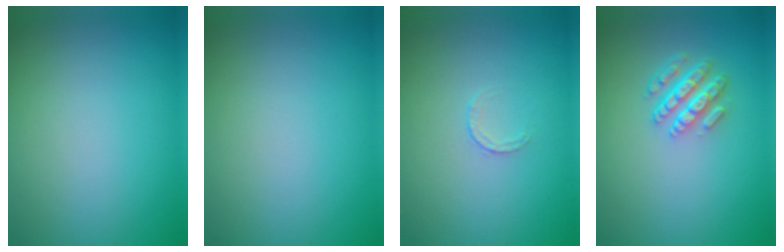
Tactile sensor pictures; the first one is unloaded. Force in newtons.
{"total": 0.0}
{"total": 0.6, "press": 0.4, "slide": 0.4}
{"total": 4.3, "press": 3.2, "slide": 2.9}